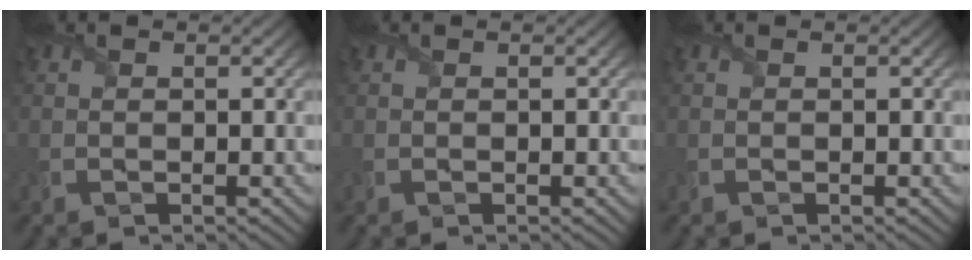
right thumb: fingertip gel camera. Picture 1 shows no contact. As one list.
[{"total": 0.0}, {"total": 0.0}]